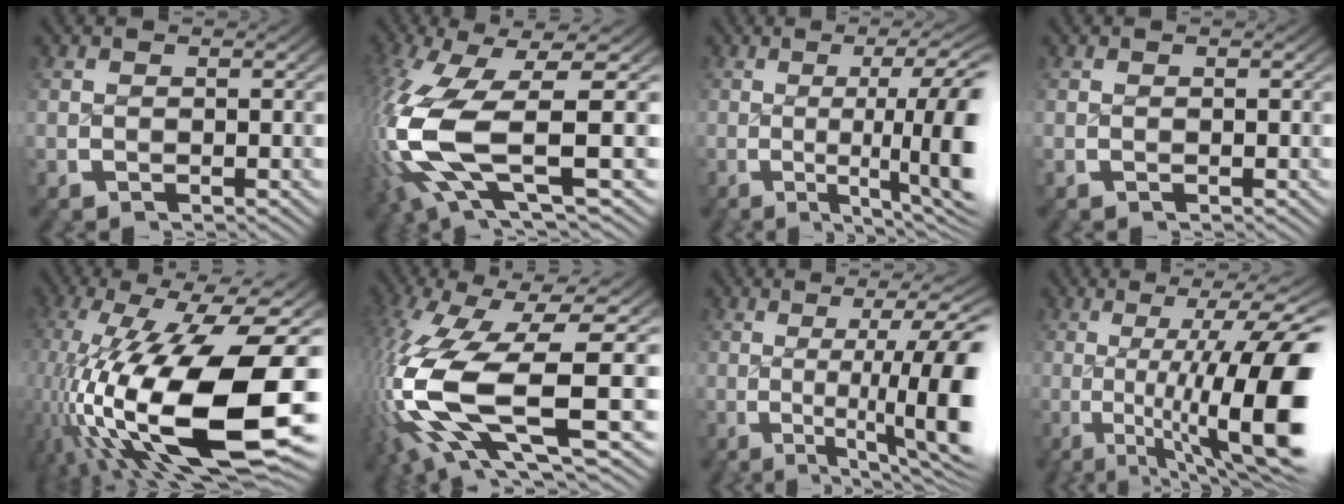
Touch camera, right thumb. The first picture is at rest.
{"total": 13.8, "force": [-0.4, 7.0, 11.9], "torque": [-0.292, -0.038, 0.017]}
{"total": 10.1, "force": [-1.2, 4.1, 9.2], "torque": [-0.142, -0.021, -0.012]}
{"total": 0.0}
{"total": 22.5, "force": [-2.9, 12.0, 18.8], "torque": [-0.382, -0.087, 0.018]}
{"total": 15.7, "force": [-1.0, 8.2, 13.4], "torque": [-0.313, -0.050, 0.022]}
{"total": 11.2, "force": [-1.3, 5.2, 9.8], "torque": [-0.169, -0.030, -0.009]}
{"total": 16.1, "force": [-2.1, 8.1, 13.7], "torque": [-0.240, -0.046, -0.007]}